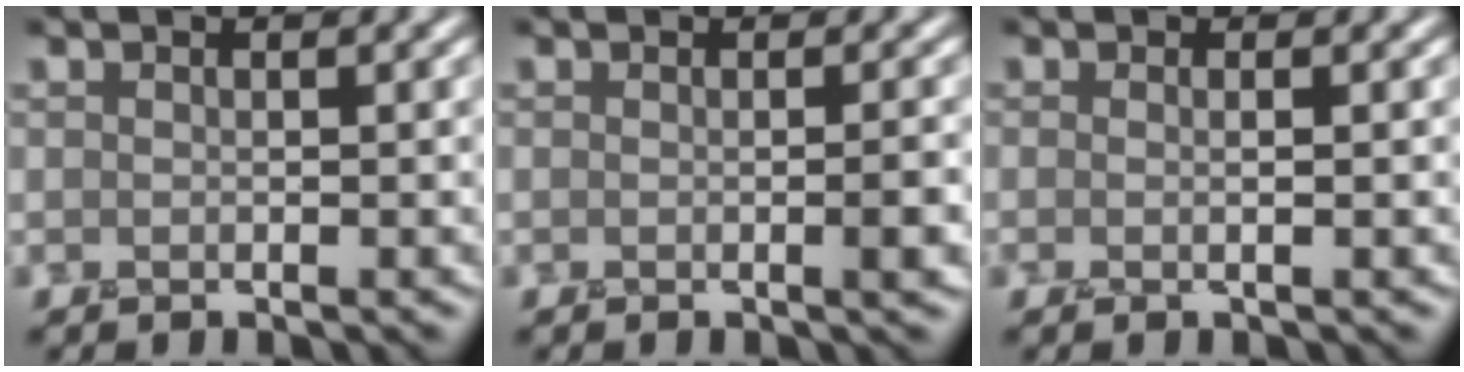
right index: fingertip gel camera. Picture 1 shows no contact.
{"total": 1.3, "force": [-0.3, 0.1, 1.3], "torque": [-0.018, -0.006, -0.005]}
{"total": 1.0, "force": [-0.1, 0.3, 1.0], "torque": [-0.010, -0.005, -0.011]}